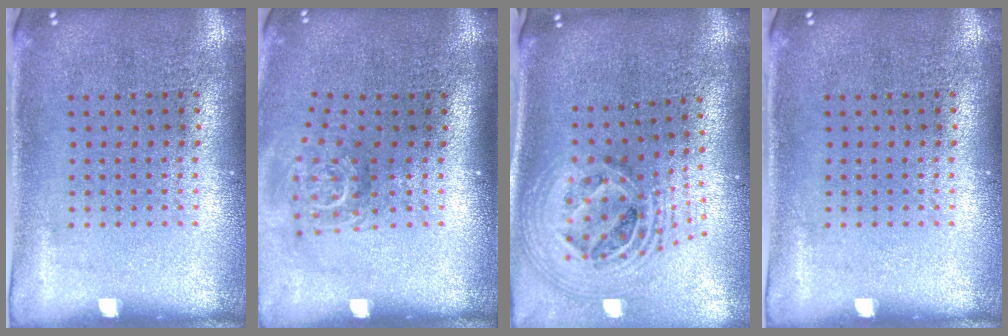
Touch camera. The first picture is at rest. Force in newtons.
{"total": 1.8, "press": 1.3, "slide": 1.2}
{"total": 2.7, "press": 1.9, "slide": 1.9}
{"total": 0.0}